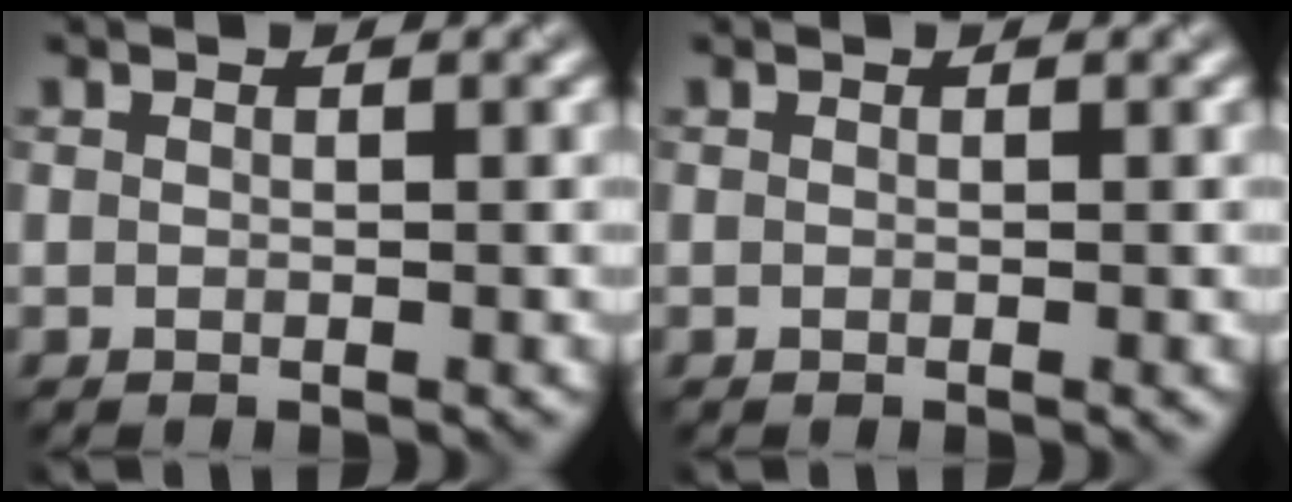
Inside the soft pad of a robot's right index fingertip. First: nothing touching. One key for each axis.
{"total": 0.0}